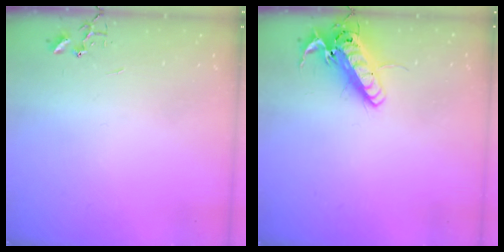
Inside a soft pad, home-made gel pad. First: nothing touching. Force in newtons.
{"total": 16.4, "press": 16.2, "slide": 2.7}